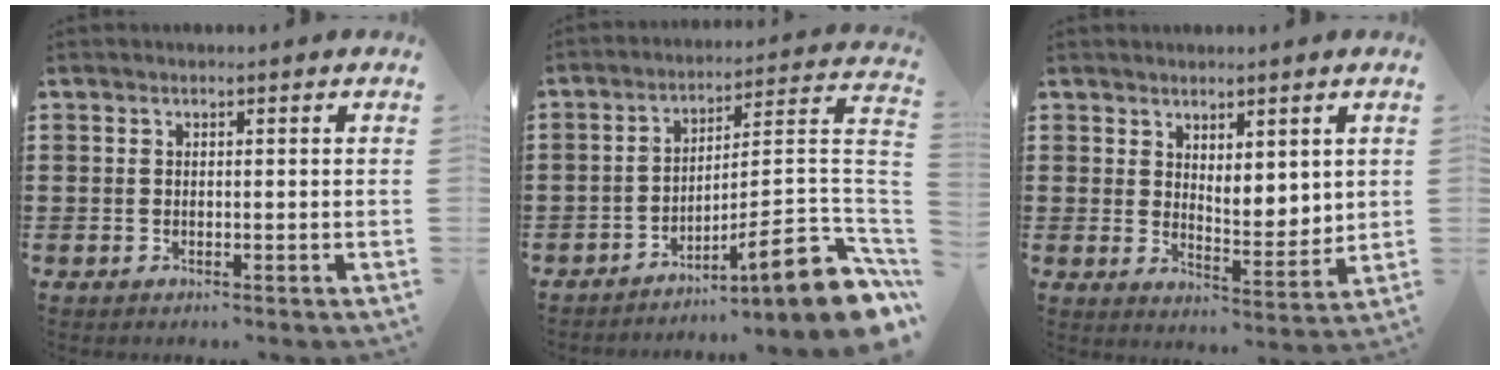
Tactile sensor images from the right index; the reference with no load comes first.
{"total": 11.1, "force": [-6.1, 1.4, 9.1], "torque": [-0.128, -0.009, -0.113]}
{"total": 3.9, "force": [3.4, 1.6, 0.8], "torque": [-0.019, -0.013, 0.063]}